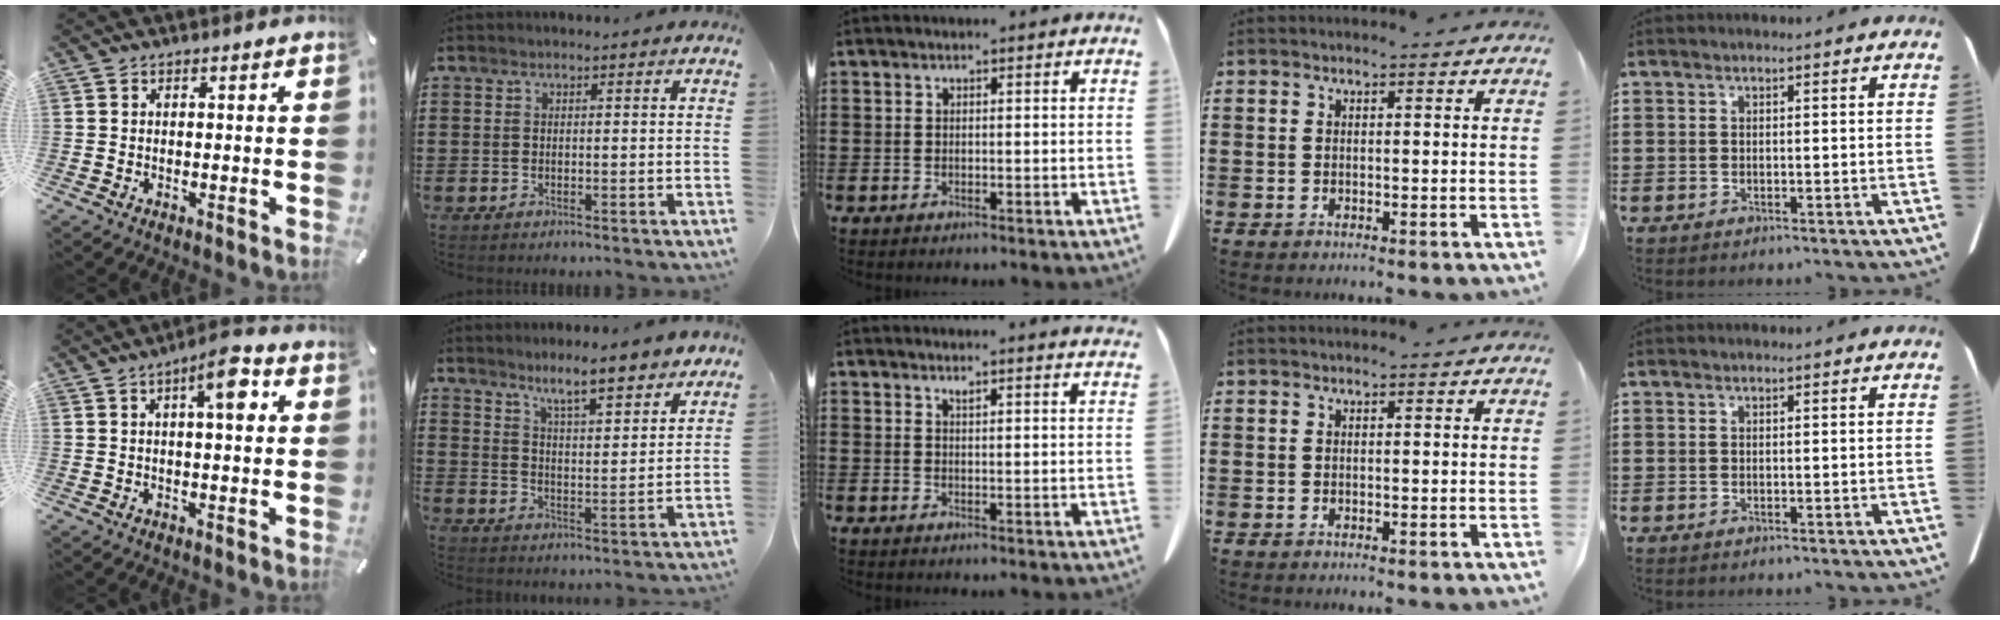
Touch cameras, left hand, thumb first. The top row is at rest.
{"thumb": {"total": 7.9, "force": [2.5, 2.4, 7.1], "torque": [-0.101, -0.005, 0.031]}, "index": {"total": 6.9, "force": [6.1, 0.5, 3.1], "torque": [-0.073, -0.031, 0.104]}, "middle": {"total": 2.5, "force": [2.5, -0.4, 0.3], "torque": [-0.010, -0.009, 0.046]}}